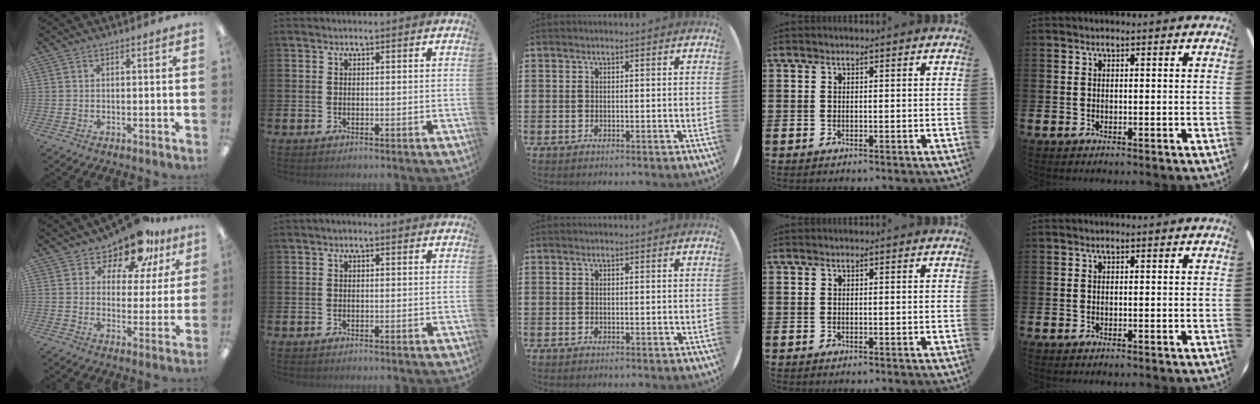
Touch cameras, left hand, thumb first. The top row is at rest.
{"thumb": {"total": 12.4, "force": [9.9, 5.4, 5.0], "torque": [-0.088, -0.064, 0.179]}, "index": {"total": 0.5, "force": [-0.3, 0.1, 0.4], "torque": [-0.006, 0.000, -0.007]}}